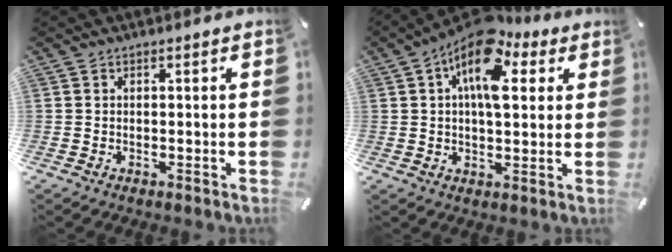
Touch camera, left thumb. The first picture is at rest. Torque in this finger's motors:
{"motor_torque": [0.20, 1.16, 1.90, -0.87, 0.18]}